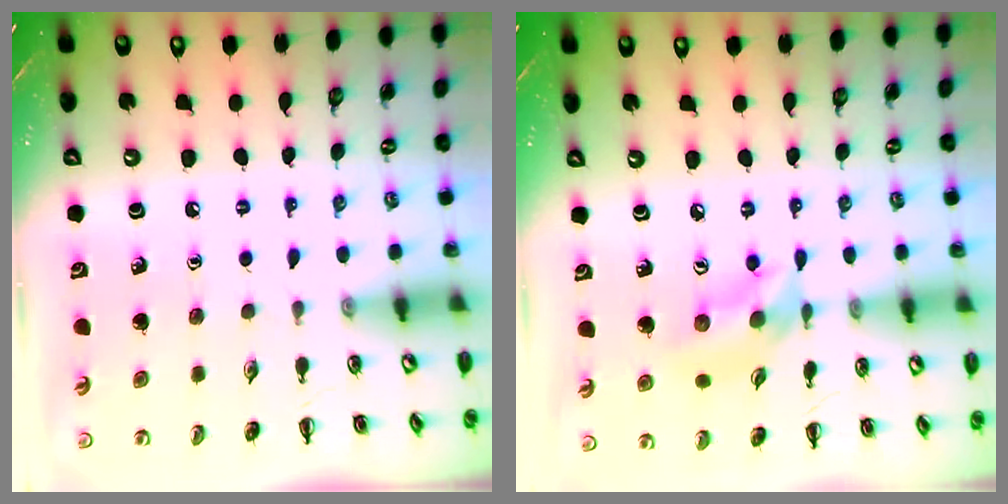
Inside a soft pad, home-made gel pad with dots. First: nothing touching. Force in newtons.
{"total": 8.8, "press": 8.7, "slide": 1.4}